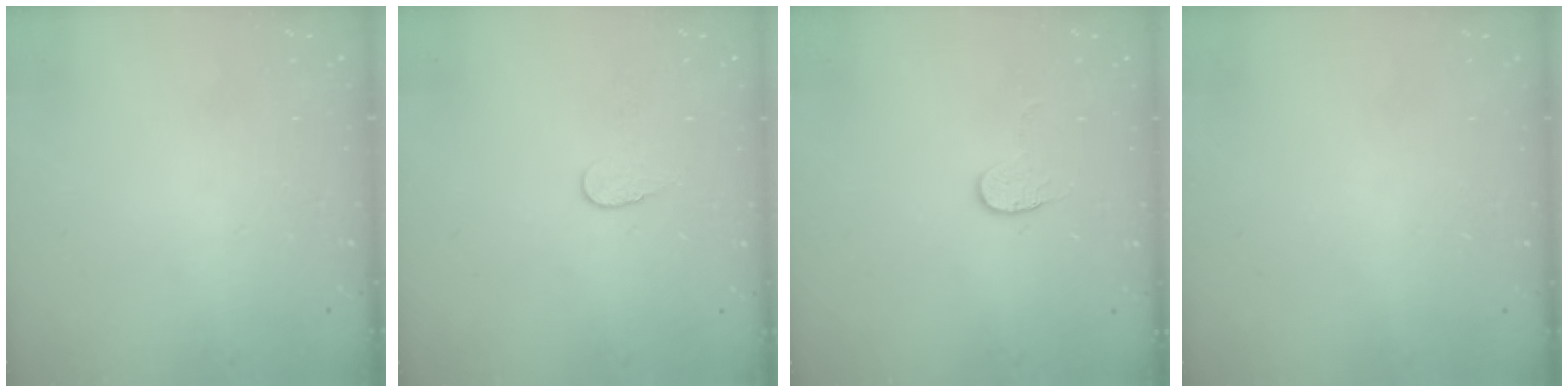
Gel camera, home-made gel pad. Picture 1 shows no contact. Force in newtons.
{"total": 5.3, "press": 5.3, "slide": 0.5}
{"total": 3.6, "press": 3.6, "slide": 0.4}
{"total": 0.6, "press": 0.5, "slide": 0.2}